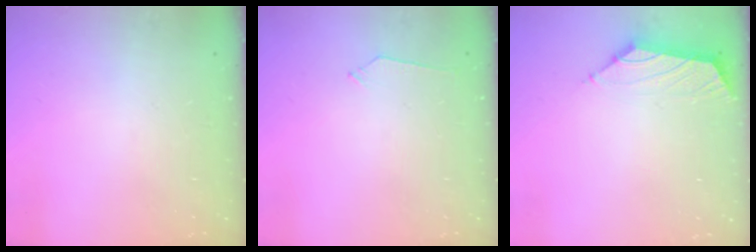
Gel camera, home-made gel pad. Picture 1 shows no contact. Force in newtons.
{"total": 4.6, "press": 4.5, "slide": 0.7}
{"total": 1.6, "press": 1.5, "slide": 0.6}